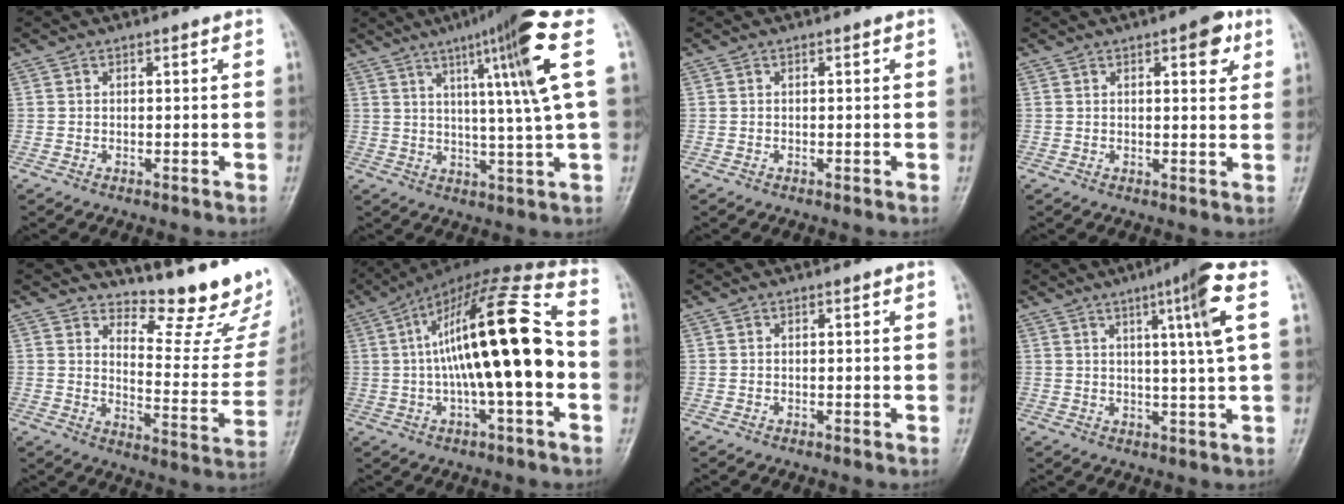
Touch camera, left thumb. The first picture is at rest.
{"total": 14.6, "force": [5.1, -0.6, 13.7], "torque": [-0.214, -0.010, 0.078]}
{"total": 0.0}
{"total": 5.1, "force": [2.4, 1.9, 4.0], "torque": [-0.039, -0.007, 0.026]}
{"total": 16.0, "force": [13.8, 4.1, 7.1], "torque": [-0.057, -0.143, 0.173]}
{"total": 22.4, "force": [-0.4, 6.0, 21.6], "torque": [-0.367, 0.044, -0.012]}
{"total": 0.0}
{"total": 9.0, "force": [3.0, -0.8, 8.5], "torque": [-0.136, -0.006, 0.046]}